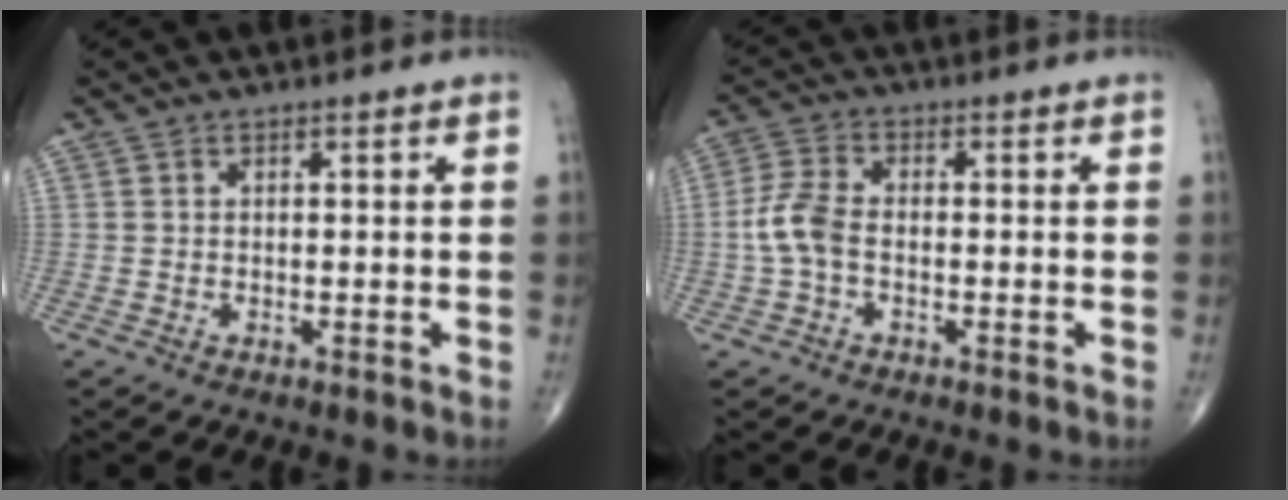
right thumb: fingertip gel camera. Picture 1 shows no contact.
{"total": 5.7, "force": [-1.1, 3.3, 4.5], "torque": [-0.107, 0.017, -0.028]}